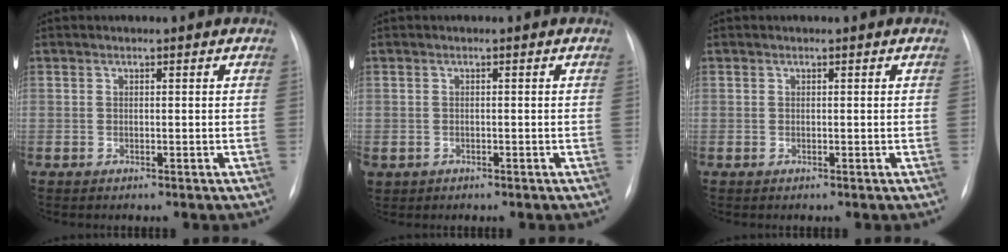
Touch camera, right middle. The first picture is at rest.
{"total": 1.1, "force": [-0.5, 1.0, 0.2], "torque": [-0.007, 0.004, -0.001]}
{"total": 0.0}